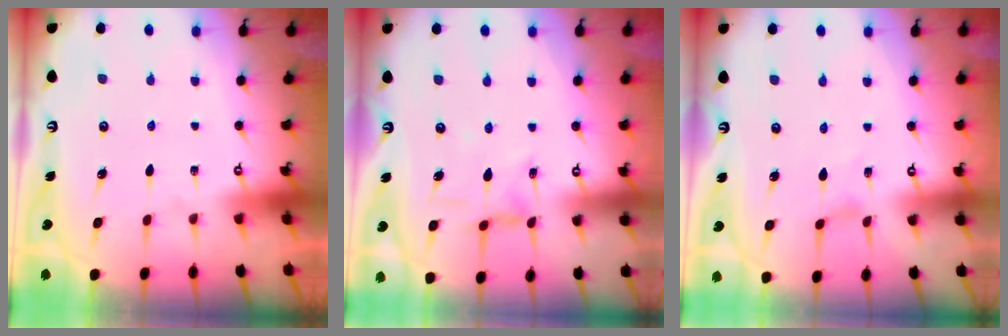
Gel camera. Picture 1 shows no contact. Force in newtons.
{"total": 2.8, "press": 2.8, "slide": 0.3}
{"total": 0.0}